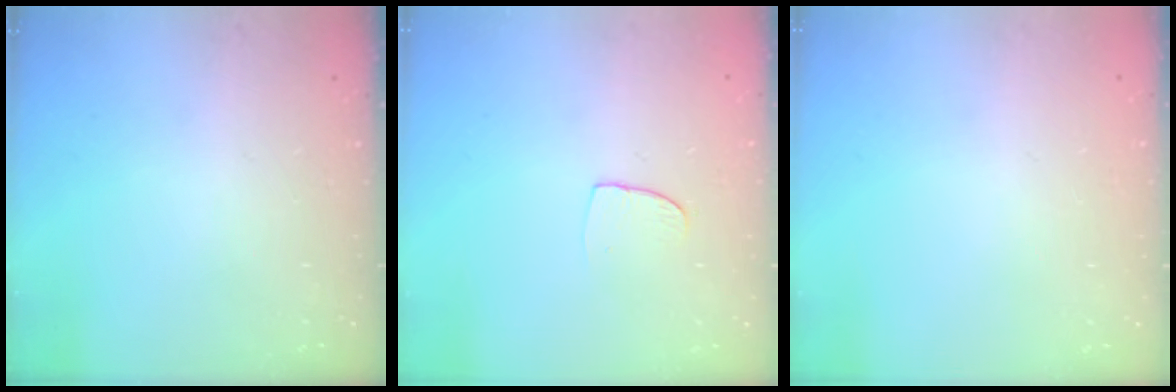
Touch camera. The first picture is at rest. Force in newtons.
{"total": 6.0, "press": 6.0, "slide": 0.4}
{"total": 0.0}